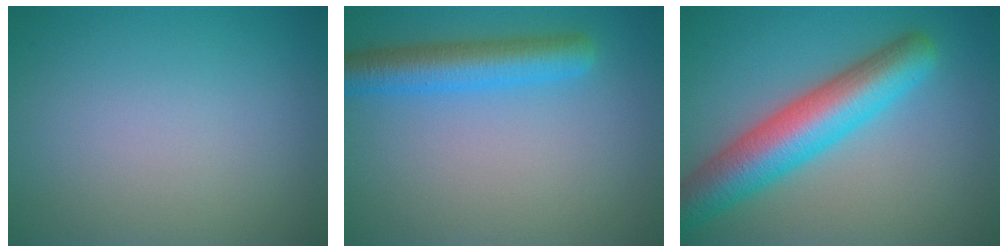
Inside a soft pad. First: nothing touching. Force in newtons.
{"total": 4.8, "press": 4.8, "slide": 0.2}
{"total": 8.0, "press": 8.0, "slide": 0.2}